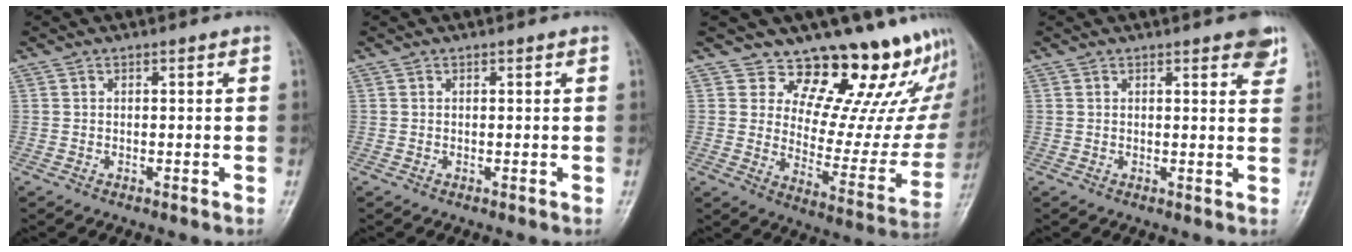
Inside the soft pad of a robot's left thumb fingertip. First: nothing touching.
{"total": 0.0}
{"total": 20.3, "force": [17.6, 7.4, 7.0], "torque": [-0.028, -0.149, 0.224]}
{"total": 4.7, "force": [3.1, 1.4, 3.2], "torque": [-0.021, -0.011, 0.033]}